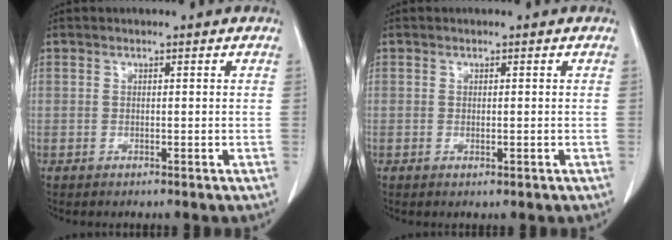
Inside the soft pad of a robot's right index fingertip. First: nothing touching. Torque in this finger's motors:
{"motor_torque": [0.05, 0.13, -0.01, 0.00]}